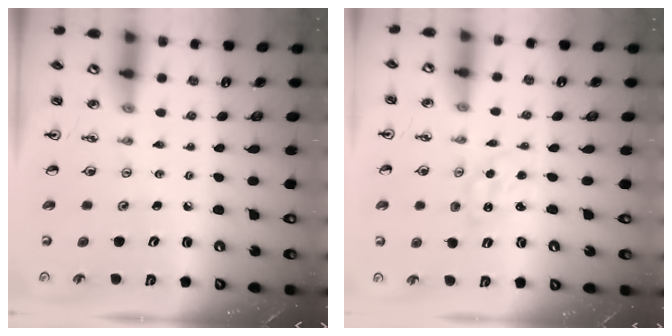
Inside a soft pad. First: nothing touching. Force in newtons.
{"total": 0.0}